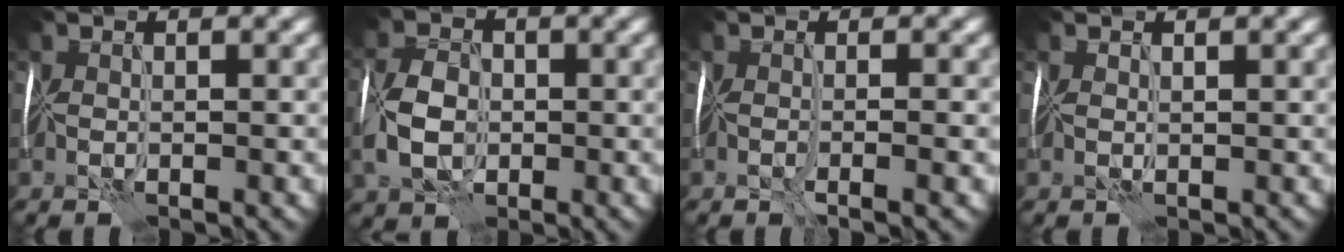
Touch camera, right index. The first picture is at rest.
{"total": 5.6, "force": [-1.1, 4.1, 3.7], "torque": [-0.080, 0.004, -0.031]}
{"total": 2.8, "force": [-1.3, 0.5, 2.5], "torque": [-0.038, -0.005, -0.022]}
{"total": 0.0}